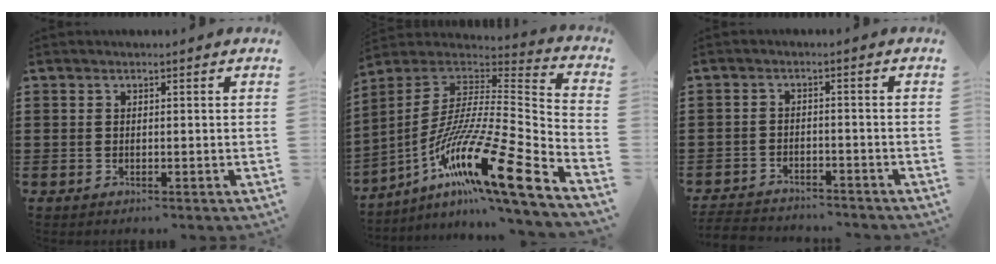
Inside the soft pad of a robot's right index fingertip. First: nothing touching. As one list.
[{"total": 18.4, "force": [-10.4, 1.9, 15.1], "torque": [-0.285, 0.001, -0.195]}, {"total": 3.2, "force": [-3.2, 0.2, 0.0], "torque": [-0.012, -0.003, -0.071]}]